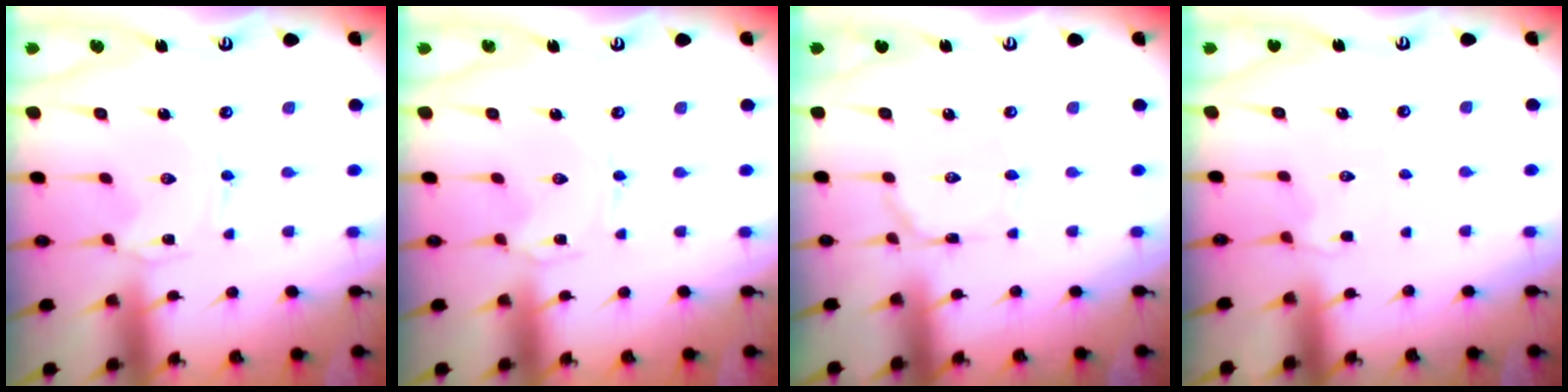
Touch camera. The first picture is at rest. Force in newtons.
{"total": 0.0}
{"total": 2.5, "press": 2.5, "slide": 0.1}
{"total": 2.2, "press": 1.7, "slide": 1.4}